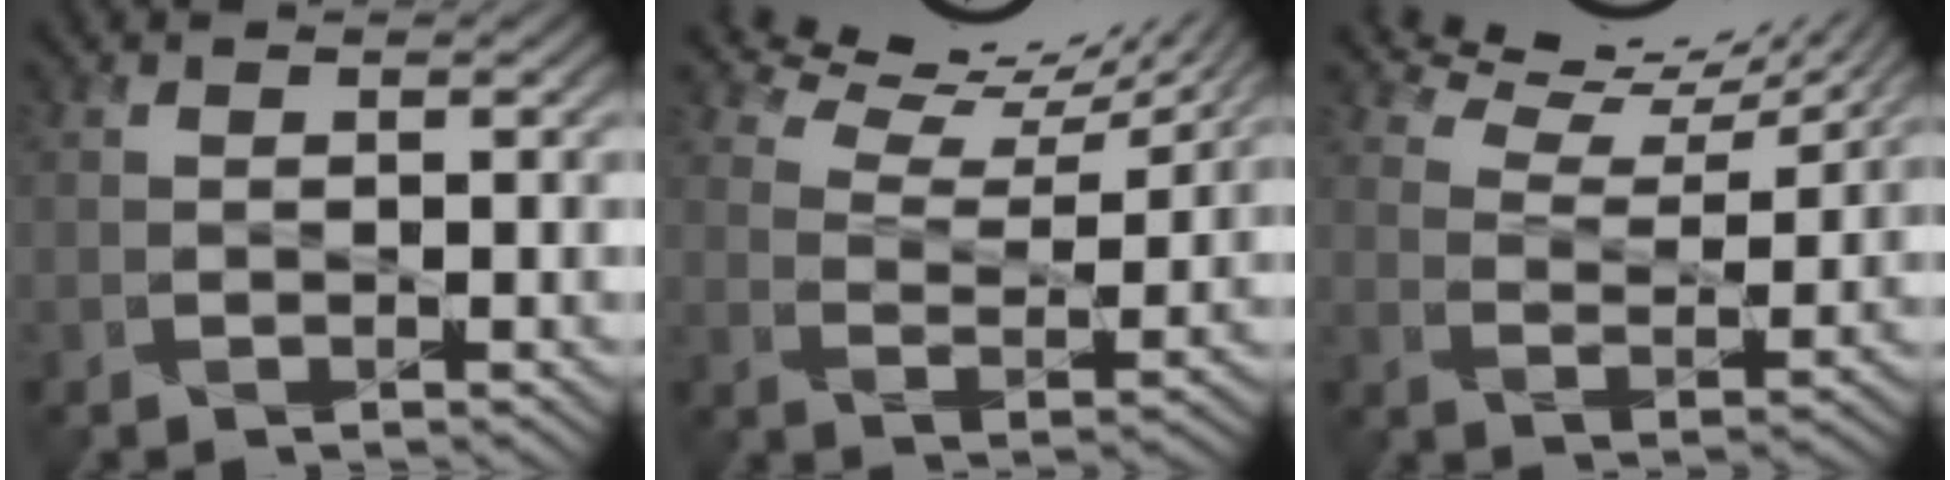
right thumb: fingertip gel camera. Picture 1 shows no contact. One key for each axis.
{"total": 10.3, "fx": 9.4, "fy": 2.2, "fz": 3.6, "tx": -0.080, "ty": -0.005, "tz": 0.142}
{"total": 9.4, "fx": 8.6, "fy": 1.9, "fz": 3.1, "tx": -0.067, "ty": -0.006, "tz": 0.134}